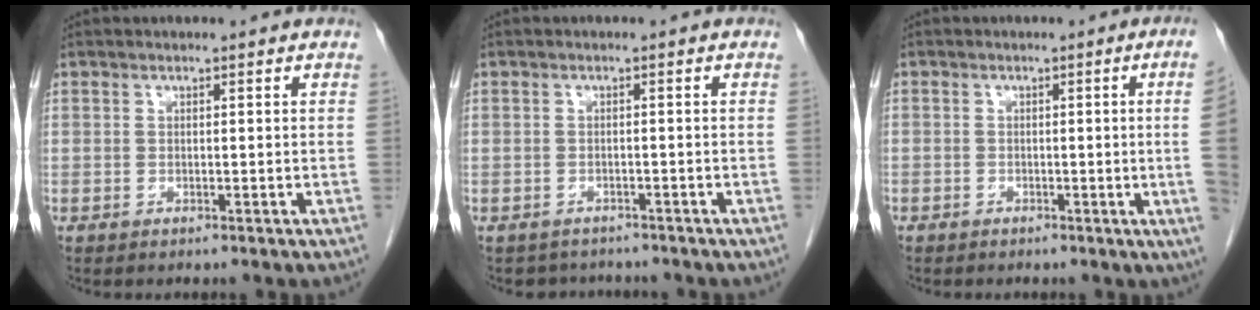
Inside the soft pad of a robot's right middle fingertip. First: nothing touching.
{"total": 3.8, "force": [-3.4, 1.6, 0.0], "torque": [0.000, 0.005, -0.045]}
{"total": 5.0, "force": [-0.7, -1.6, 4.7], "torque": [-0.041, -0.006, -0.010]}